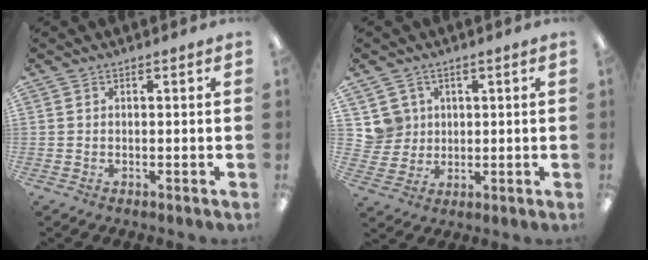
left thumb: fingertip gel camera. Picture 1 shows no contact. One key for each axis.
{"total": 5.7, "fx": 2.4, "fy": 5.2, "fz": -0.1, "tx": 0.000, "ty": -0.003, "tz": 0.045}